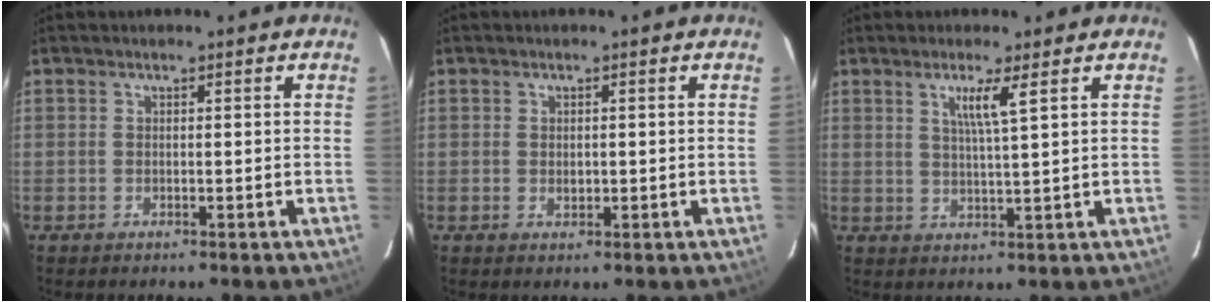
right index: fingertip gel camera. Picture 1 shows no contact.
{"total": 1.4, "force": [0.0, 1.1, 0.8], "torque": [-0.011, -0.001, 0.002]}
{"total": 4.3, "force": [2.1, -0.5, 3.7], "torque": [-0.069, -0.005, 0.038]}